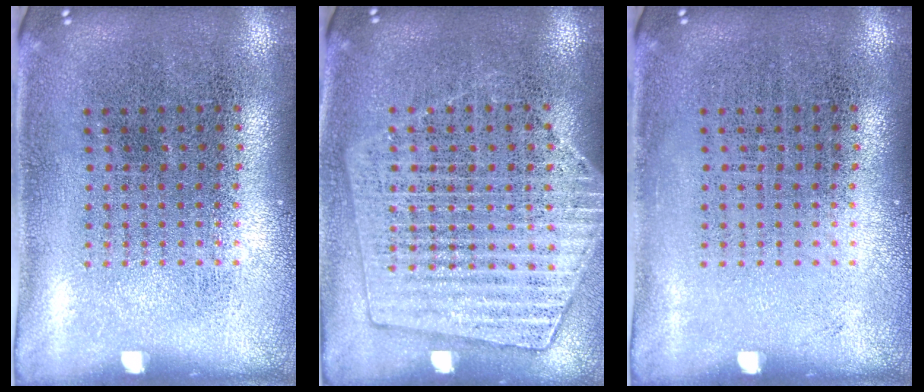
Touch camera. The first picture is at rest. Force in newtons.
{"total": 1.4, "press": 1.3, "slide": 0.5}
{"total": 0.0}